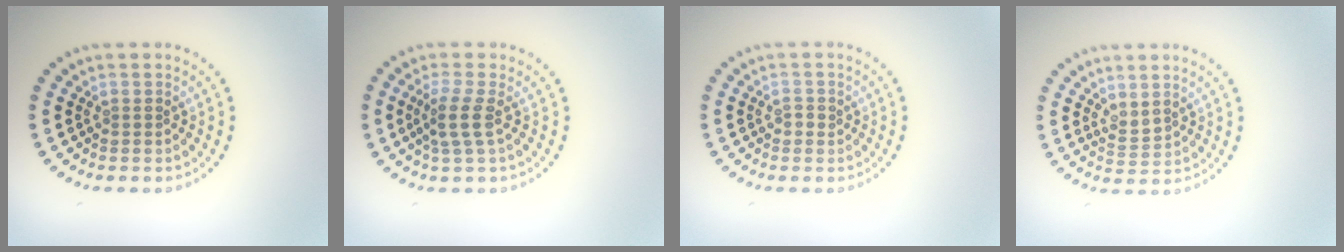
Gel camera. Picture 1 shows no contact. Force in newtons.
{"total": 2.4, "press": 1.9, "slide": 1.5}
{"total": 1.1, "press": 1.0, "slide": 0.4}
{"total": 1.4, "press": 1.1, "slide": 0.8}